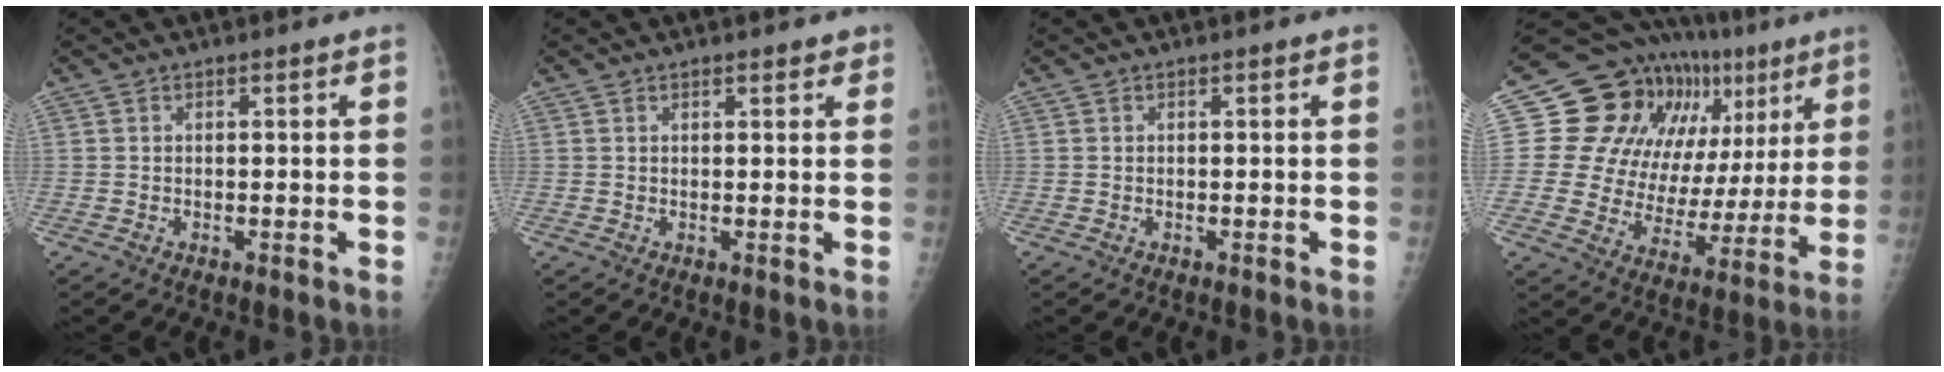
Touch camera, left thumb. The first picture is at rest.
{"total": 2.0, "force": [1.5, 0.8, 1.0], "torque": [0.000, -0.004, 0.015]}
{"total": 0.0}
{"total": 22.2, "force": [8.4, 15.0, 14.1], "torque": [-0.143, 0.012, 0.135]}